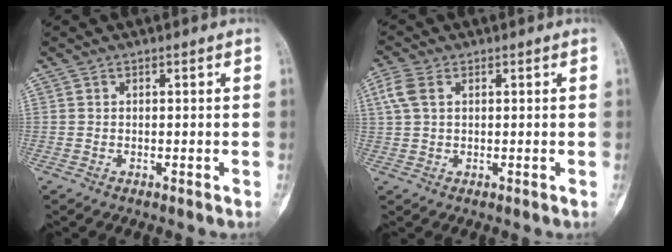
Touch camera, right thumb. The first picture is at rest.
{"total": 4.5, "force": [1.5, 2.8, 3.2], "torque": [-0.082, 0.011, 0.030]}